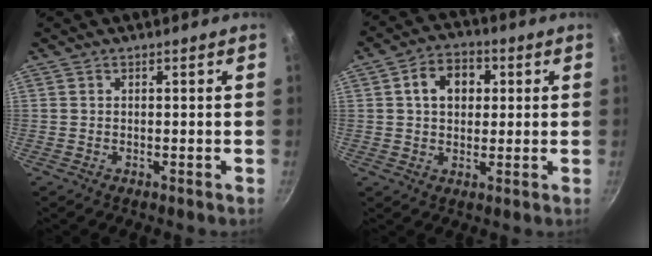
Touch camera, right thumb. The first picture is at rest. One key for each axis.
{"total": 8.1, "fx": 1.9, "fy": 6.1, "fz": 5.0, "tx": -0.054, "ty": 0.010, "tz": 0.021}